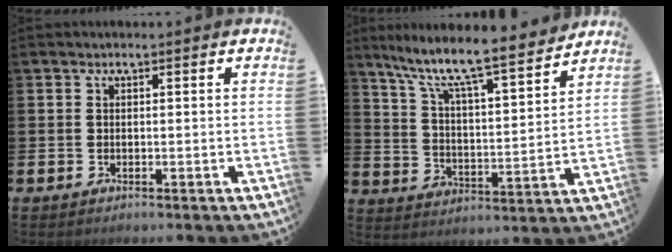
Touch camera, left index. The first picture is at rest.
{"total": 9.1, "force": [8.1, 0.7, 4.2], "torque": [-0.112, -0.063, 0.129]}